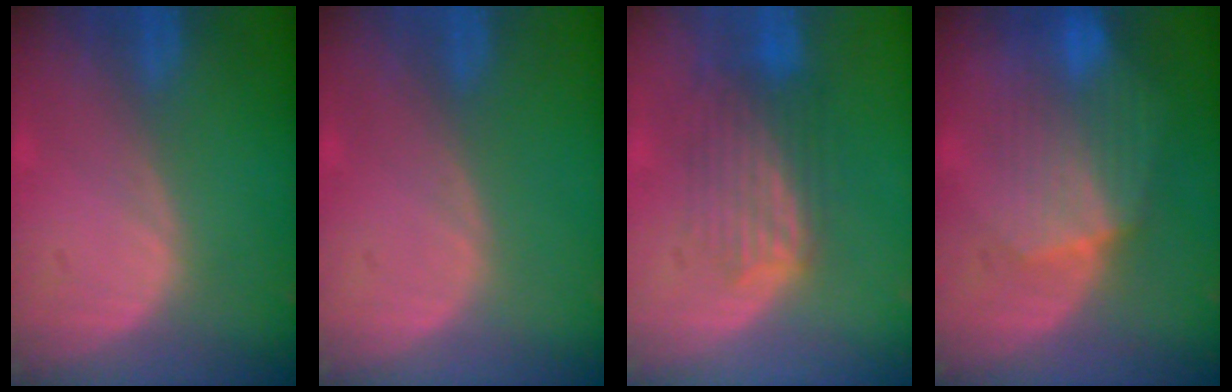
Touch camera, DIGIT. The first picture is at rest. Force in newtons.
{"total": 0.0}
{"total": 6.4, "press": 6.4, "slide": 0.5}
{"total": 8.3, "press": 8.1, "slide": 2.0}